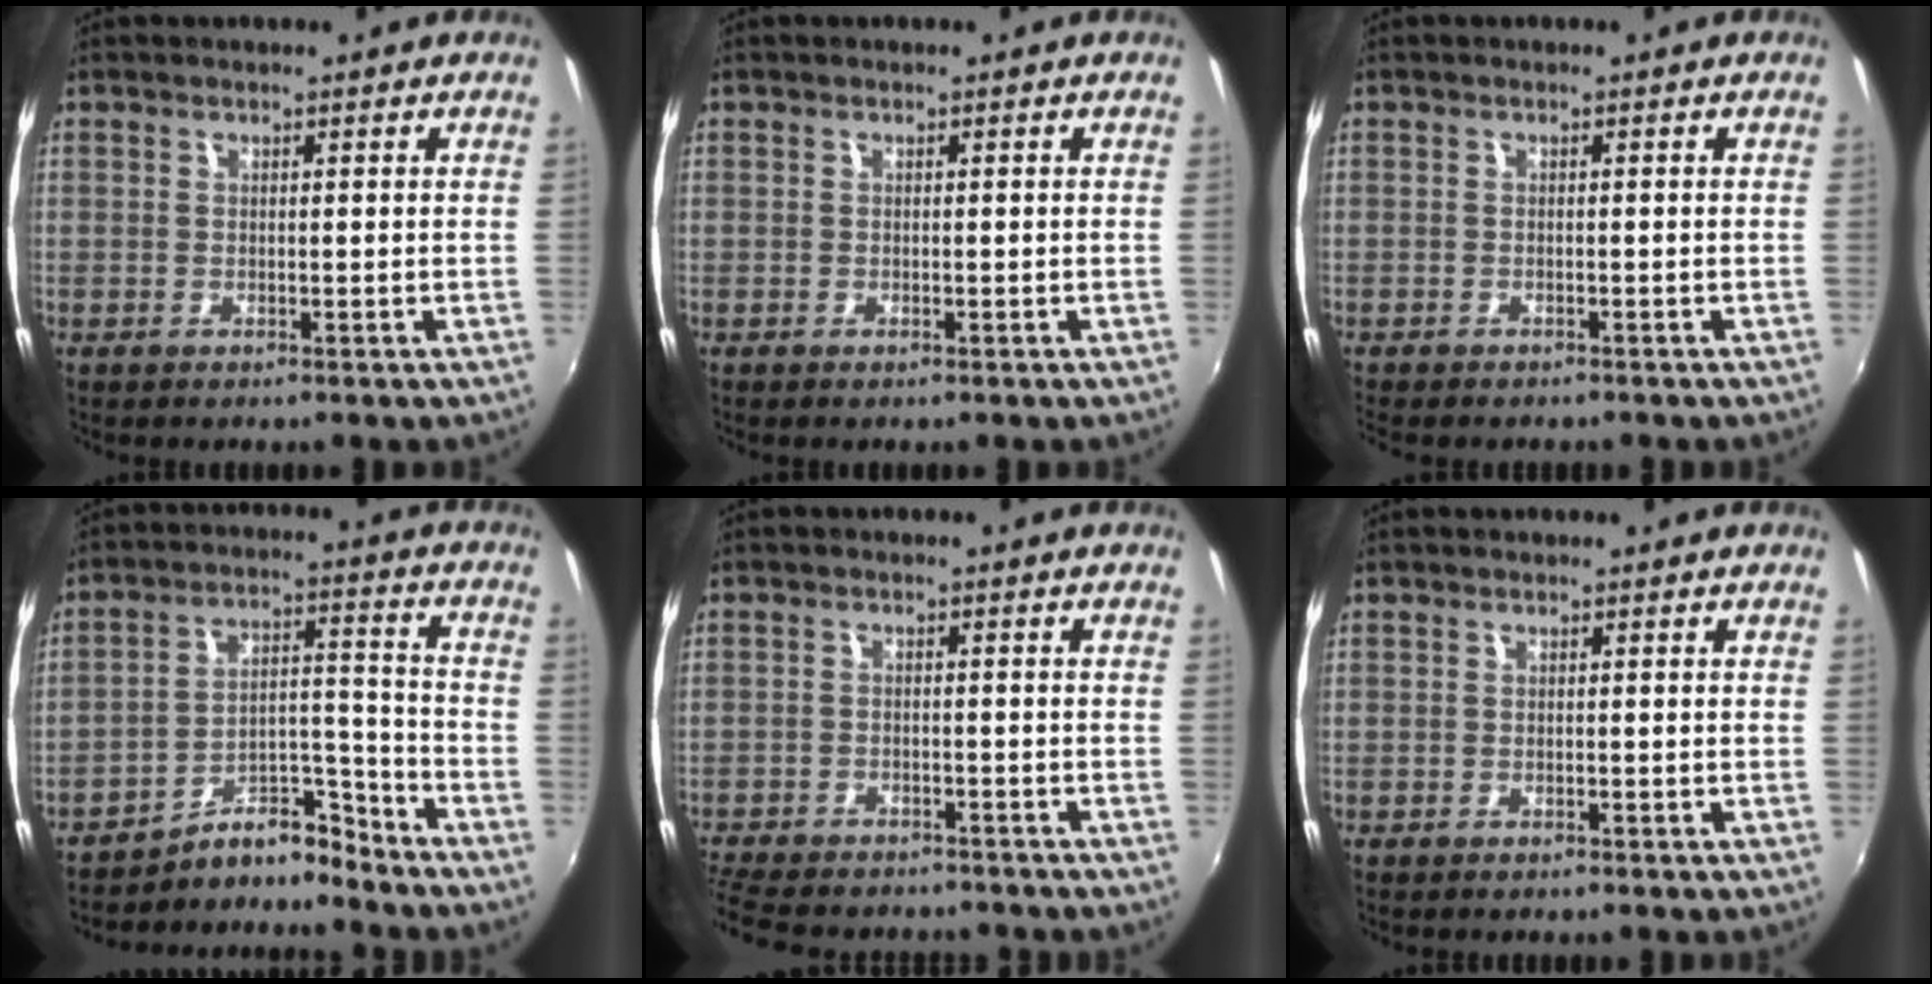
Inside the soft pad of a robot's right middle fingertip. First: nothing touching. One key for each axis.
{"total": 0.0}
{"total": 3.0, "fx": -2.6, "fy": 0.7, "fz": 1.2, "tx": -0.031, "ty": -0.019, "tz": -0.040}
{"total": 8.0, "fx": -7.8, "fy": 1.5, "fz": 0.9, "tx": -0.014, "ty": 0.042, "tz": -0.139}
{"total": 13.6, "fx": -11.8, "fy": 4.4, "fz": 5.3, "tx": -0.137, "ty": -0.020, "tz": -0.182}
{"total": 0.7, "fx": -0.6, "fy": 0.2, "fz": 0.1, "tx": -0.006, "ty": 0.000, "tz": -0.010}